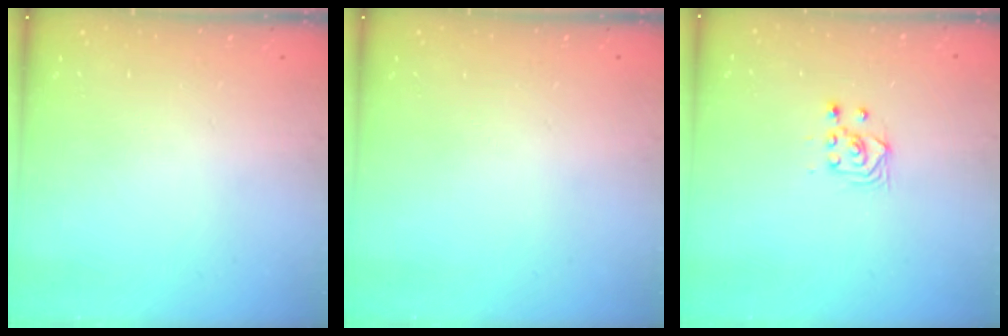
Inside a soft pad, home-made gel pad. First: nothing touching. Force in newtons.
{"total": 0.0}
{"total": 3.6, "press": 3.2, "slide": 1.6}